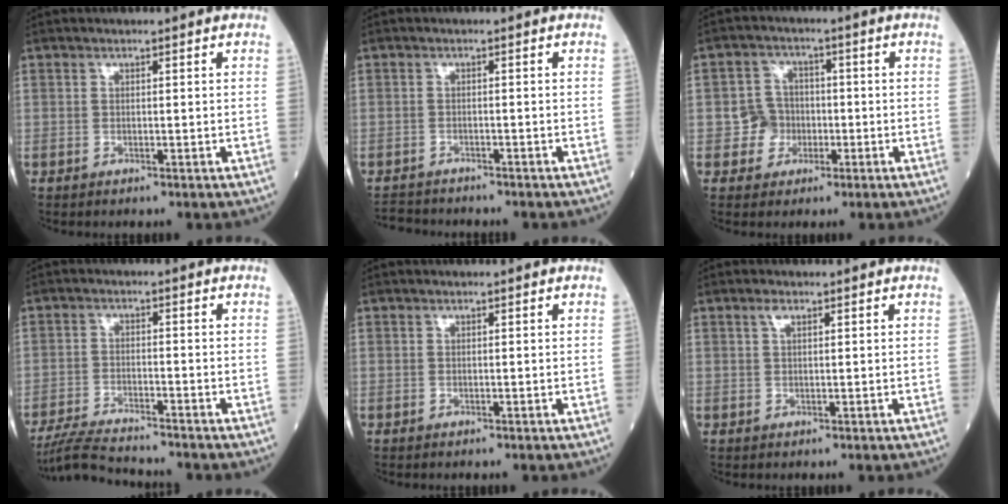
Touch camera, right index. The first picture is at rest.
{"total": 4.8, "force": [-4.6, 0.9, 0.8], "torque": [-0.012, -0.013, -0.073]}
{"total": 4.5, "force": [-1.2, 4.3, 0.6], "torque": [-0.006, 0.014, -0.021]}
{"total": 9.1, "force": [-8.4, 0.2, 3.3], "torque": [-0.058, -0.019, -0.143]}
{"total": 0.0}
{"total": 1.2, "force": [0.7, 0.4, 0.9], "torque": [-0.019, 0.006, 0.013]}